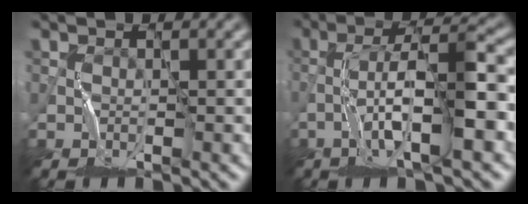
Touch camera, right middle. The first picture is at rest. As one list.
[{"total": 6.5, "force": [-2.4, 0.8, 6.0], "torque": [-0.110, 0.020, -0.044]}]